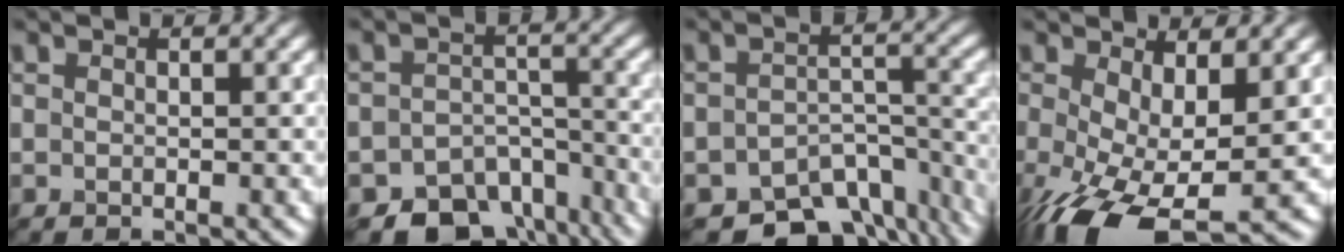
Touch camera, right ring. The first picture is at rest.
{"total": 8.9, "force": [-6.8, 5.2, 2.4], "torque": [-0.014, -0.008, -0.089]}
{"total": 8.9, "force": [-7.1, 4.3, 3.3], "torque": [-0.042, -0.014, -0.102]}
{"total": 11.3, "force": [-3.0, 5.5, 9.5], "torque": [-0.208, -0.042, -0.035]}